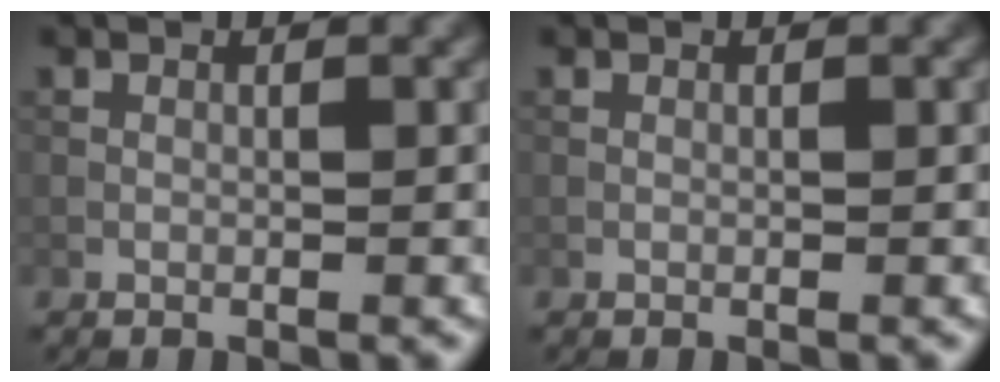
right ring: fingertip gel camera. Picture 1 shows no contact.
{"total": 0.0}